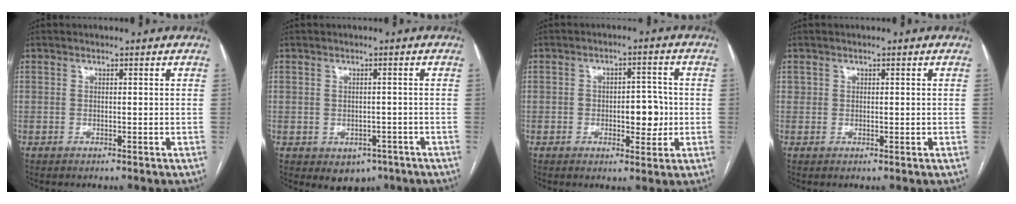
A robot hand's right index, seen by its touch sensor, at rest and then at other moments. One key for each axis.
{"total": 4.1, "fx": -2.0, "fy": 3.1, "fz": 1.7, "tx": -0.011, "ty": 0.002, "tz": -0.013}
{"total": 6.1, "fx": -0.8, "fy": 2.9, "fz": 5.3, "tx": -0.068, "ty": 0.008, "tz": -0.007}
{"total": 0.9, "fx": 0.2, "fy": 0.7, "fz": 0.5, "tx": -0.010, "ty": 0.004, "tz": 0.006}